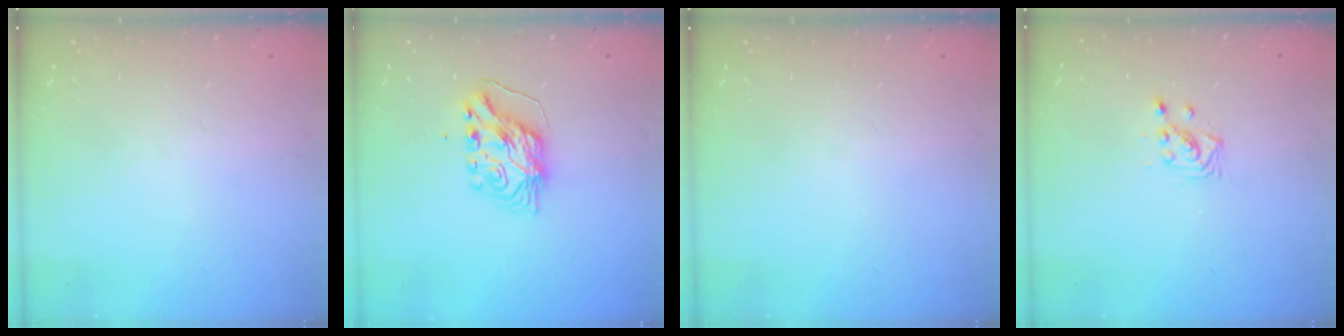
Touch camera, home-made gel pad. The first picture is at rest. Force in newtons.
{"total": 7.2, "press": 7.2, "slide": 0.8}
{"total": 0.0}
{"total": 3.7, "press": 3.7, "slide": 0.1}